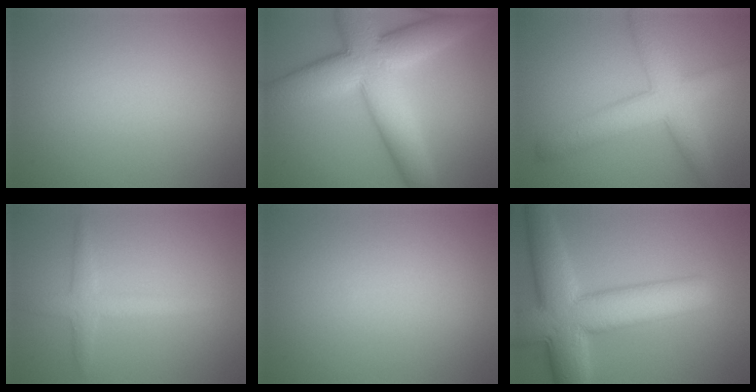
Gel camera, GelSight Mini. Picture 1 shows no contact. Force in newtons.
{"total": 11.3, "press": 11.3, "slide": 0.7}
{"total": 5.9, "press": 5.9, "slide": 0.0}
{"total": 2.5, "press": 2.5, "slide": 0.0}
{"total": 0.0}
{"total": 11.0, "press": 11.0, "slide": 0.5}